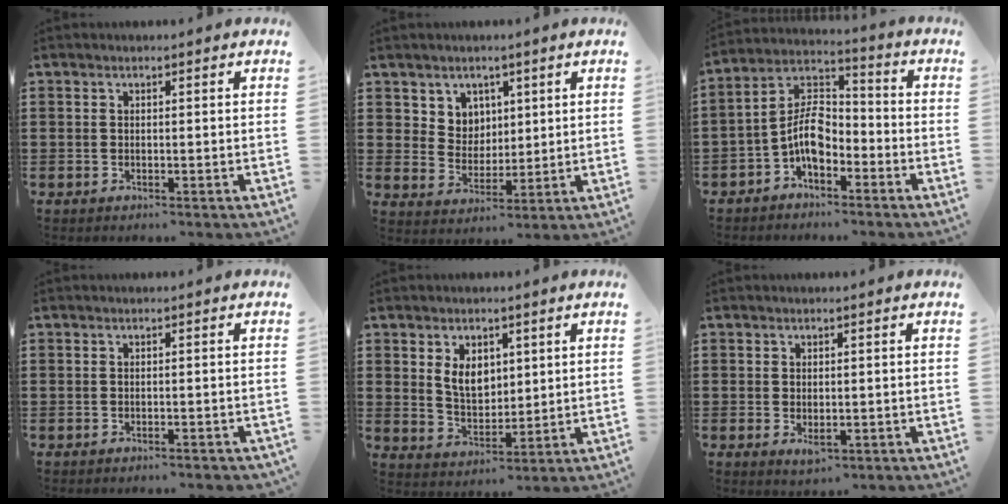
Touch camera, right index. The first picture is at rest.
{"total": 5.2, "force": [3.0, 4.2, 0.3], "torque": [-0.024, -0.001, 0.055]}
{"total": 8.0, "force": [-3.2, 4.4, 5.8], "torque": [-0.140, 0.001, -0.069]}
{"total": 0.6, "force": [-0.5, 0.1, 0.2], "torque": [-0.005, -0.001, -0.011]}
{"total": 5.7, "force": [2.0, 3.9, 3.6], "torque": [-0.068, 0.005, 0.032]}
{"total": 1.3, "force": [-0.2, 0.8, 1.0], "torque": [-0.020, 0.000, -0.003]}